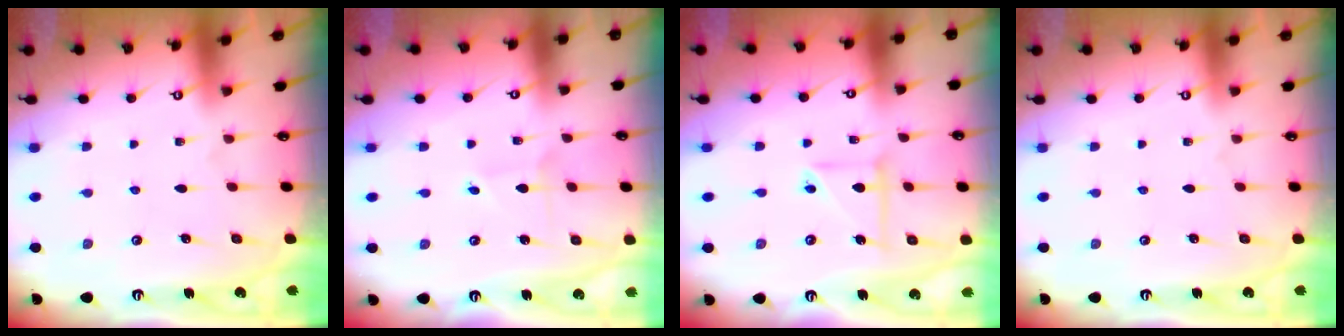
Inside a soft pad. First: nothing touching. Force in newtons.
{"total": 2.2, "press": 2.2, "slide": 0.1}
{"total": 6.8, "press": 6.7, "slide": 1.3}
{"total": 0.0}